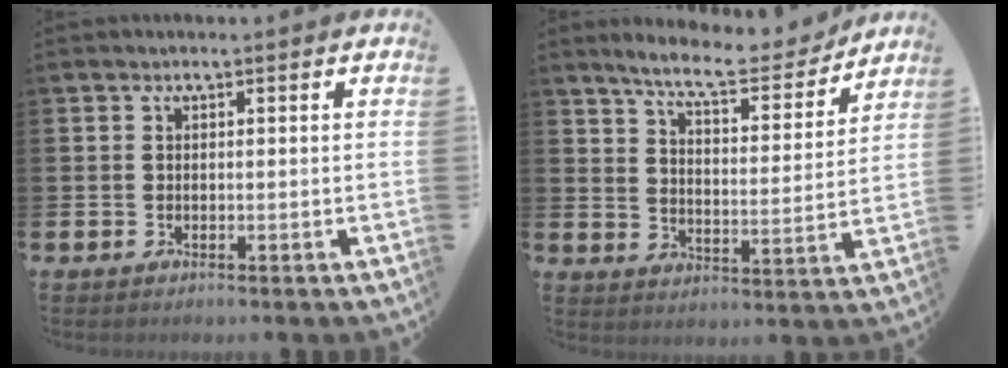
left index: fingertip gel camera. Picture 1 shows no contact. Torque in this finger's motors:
{"motor_torque": [1.02, -1.11, 0.42, 0.14]}